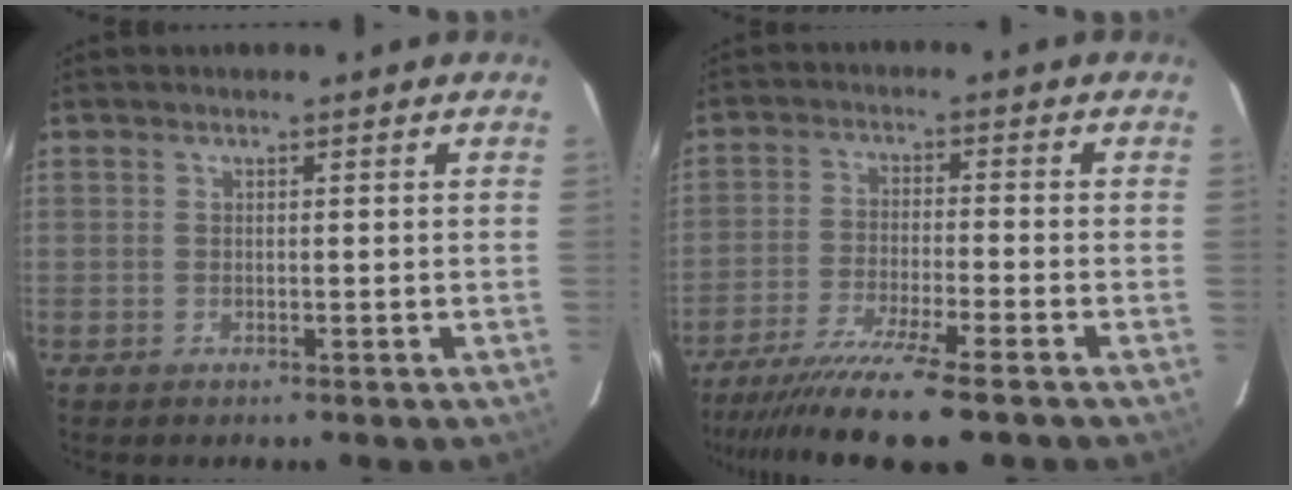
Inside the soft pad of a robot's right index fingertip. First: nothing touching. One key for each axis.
{"total": 12.0, "fx": -9.5, "fy": -0.9, "fz": 7.3, "tx": -0.115, "ty": -0.033, "tz": -0.153}